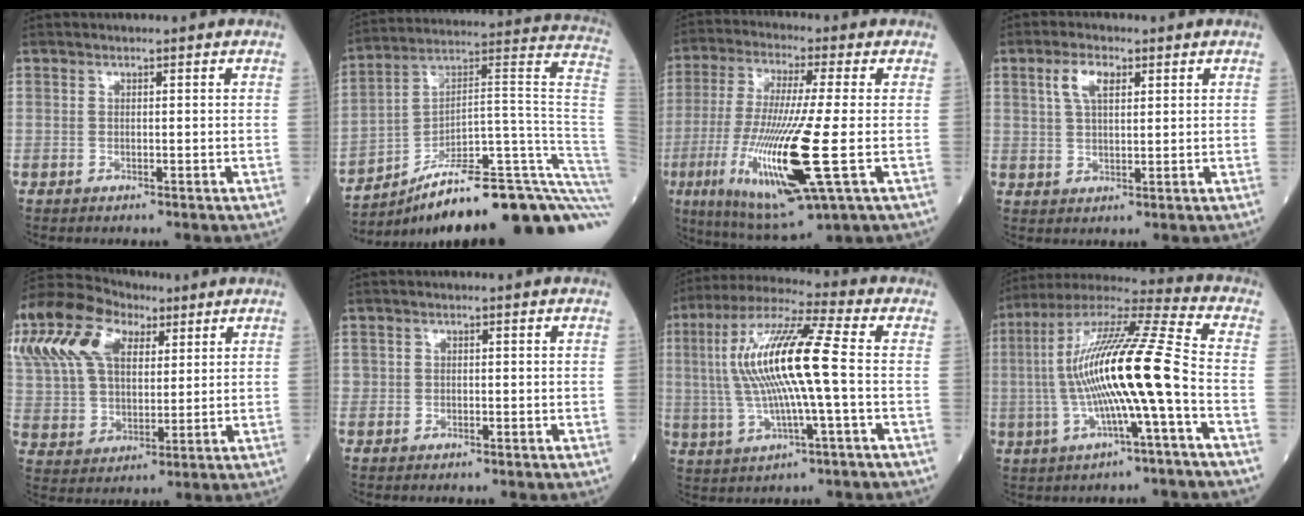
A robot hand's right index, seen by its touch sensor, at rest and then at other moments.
{"total": 29.5, "force": [-20.9, 2.9, 20.5], "torque": [-0.161, 0.037, -0.302]}
{"total": 18.8, "force": [-4.7, 1.2, 18.1], "torque": [-0.387, -0.042, -0.083]}
{"total": 4.7, "force": [2.1, 1.9, 3.8], "torque": [-0.082, 0.008, 0.043]}
{"total": 26.9, "force": [13.1, 16.7, 16.5], "torque": [-0.426, 0.102, 0.244]}
{"total": 0.5, "force": [-0.2, 0.5, 0.0], "torque": [0.004, 0.004, -0.004]}
{"total": 14.9, "force": [0.4, 0.9, 14.8], "torque": [-0.301, 0.016, 0.005]}
{"total": 17.7, "force": [-2.2, 0.6, 17.6], "torque": [-0.337, 0.015, -0.048]}